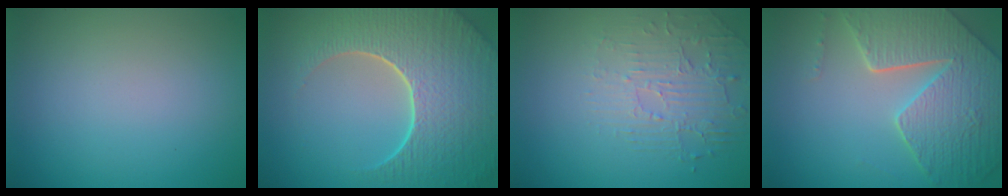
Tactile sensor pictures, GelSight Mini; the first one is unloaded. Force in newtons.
{"total": 9.5, "press": 6.7, "slide": 6.6}
{"total": 2.2, "press": 1.7, "slide": 1.5}
{"total": 8.0, "press": 5.8, "slide": 5.5}